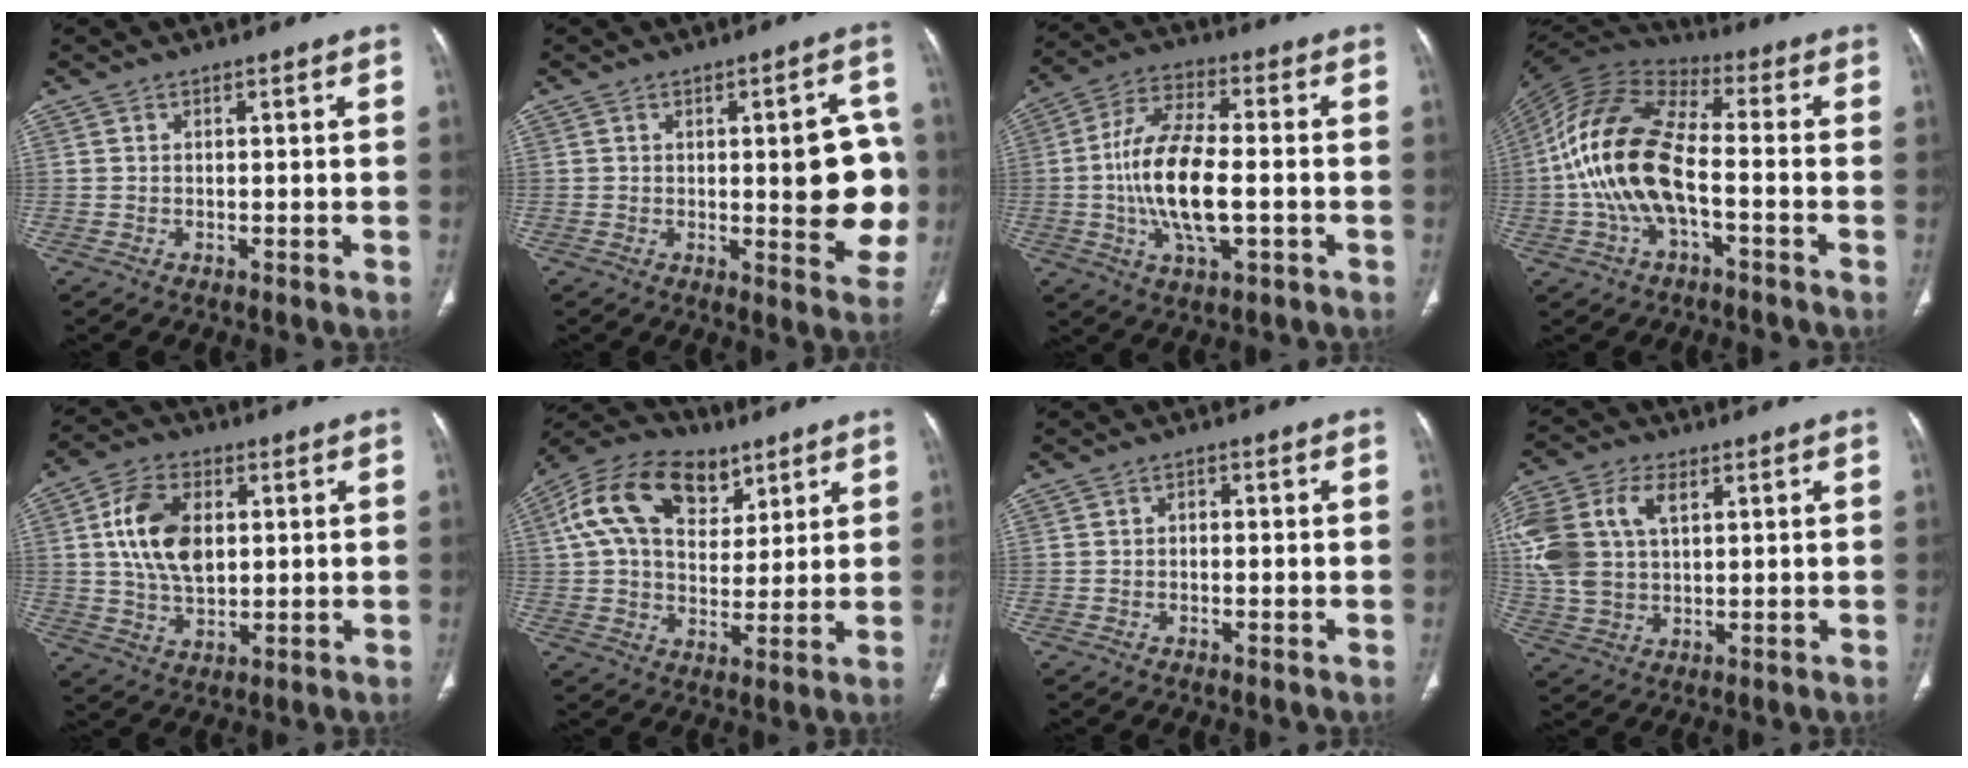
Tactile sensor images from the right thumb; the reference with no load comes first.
{"total": 13.6, "force": [-0.4, 5.1, 12.6], "torque": [-0.112, -0.003, -0.001]}
{"total": 15.0, "force": [-2.0, 6.5, 13.4], "torque": [-0.261, 0.016, -0.040]}
{"total": 17.2, "force": [-2.8, 8.4, 14.8], "torque": [-0.302, 0.038, -0.059]}
{"total": 12.1, "force": [2.1, 7.7, 9.1], "torque": [-0.154, -0.003, 0.039]}
{"total": 18.3, "force": [7.7, 11.9, 11.6], "torque": [-0.191, 0.001, 0.129]}
{"total": 1.0, "force": [-0.2, 0.8, 0.6], "torque": [0.000, 0.006, -0.008]}
{"total": 15.9, "force": [4.2, 10.5, 11.2], "torque": [-0.256, 0.009, 0.081]}